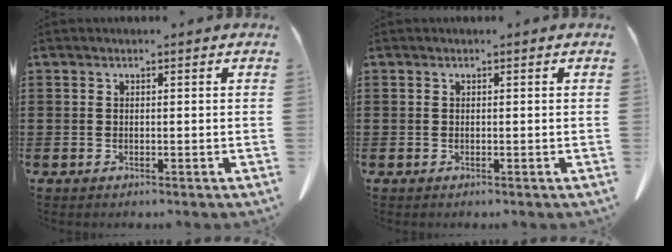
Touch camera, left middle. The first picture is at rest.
{"total": 0.0}